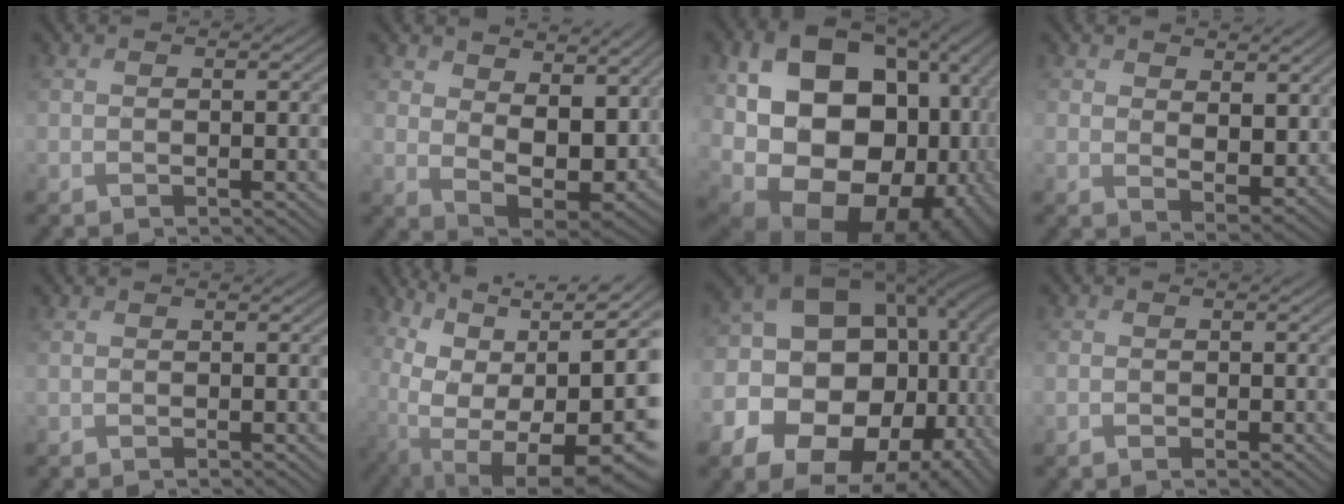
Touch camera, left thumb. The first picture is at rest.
{"total": 9.4, "force": [4.1, 5.4, 6.6], "torque": [-0.140, -0.012, 0.091]}
{"total": 22.3, "force": [-1.4, 16.0, 15.5], "torque": [-0.309, -0.047, 0.021]}
{"total": 5.0, "force": [2.7, 2.9, 3.1], "torque": [-0.069, -0.015, 0.065]}
{"total": 0.0}
{"total": 17.9, "force": [-1.3, 10.4, 14.5], "torque": [-0.219, -0.049, 0.032]}
{"total": 21.6, "force": [-3.2, 16.8, 13.2], "torque": [-0.255, -0.030, -0.027]}
{"total": 1.3, "force": [-1.0, 0.4, 0.6], "torque": [-0.011, -0.004, -0.006]}